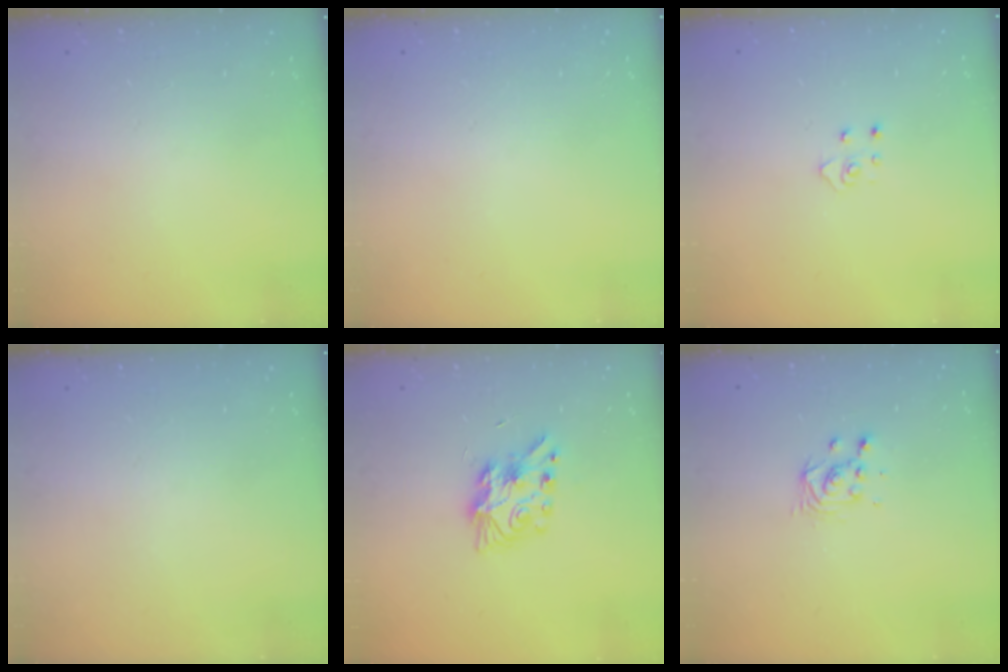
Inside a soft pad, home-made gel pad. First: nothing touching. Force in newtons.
{"total": 0.0}
{"total": 4.1, "press": 4.0, "slide": 0.5}
{"total": 0.0}
{"total": 8.2, "press": 8.1, "slide": 0.3}
{"total": 3.9, "press": 3.9, "slide": 0.3}